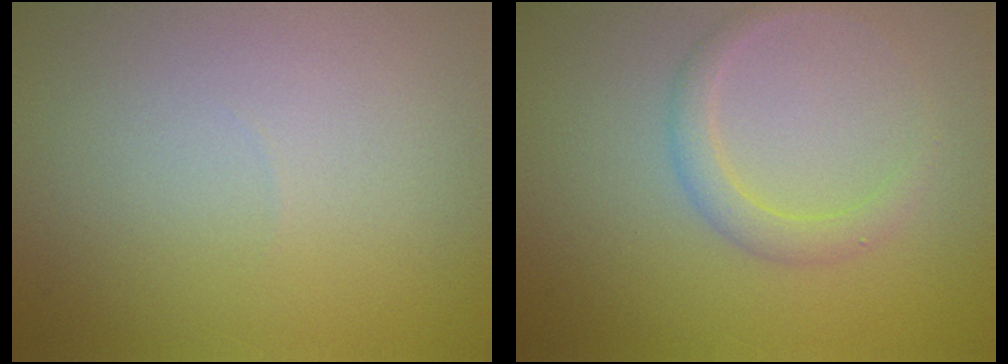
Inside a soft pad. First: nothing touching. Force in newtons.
{"total": 2.0, "press": 2.0, "slide": 0.2}